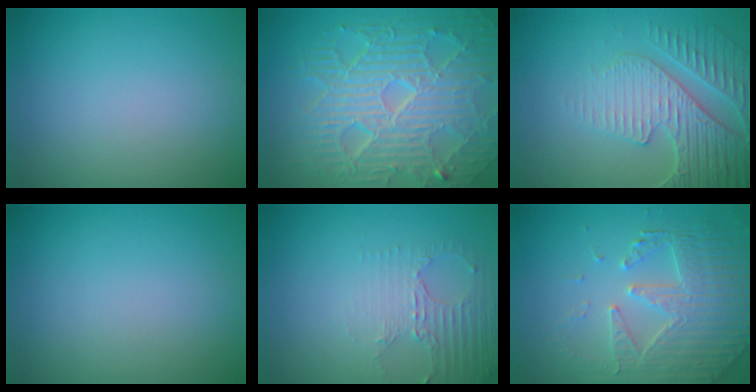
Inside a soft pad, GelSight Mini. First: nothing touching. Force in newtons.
{"total": 10.4, "press": 6.7, "slide": 7.9}
{"total": 4.7, "press": 4.4, "slide": 1.5}
{"total": 0.0}
{"total": 2.5, "press": 1.7, "slide": 1.8}
{"total": 4.6, "press": 4.4, "slide": 1.4}